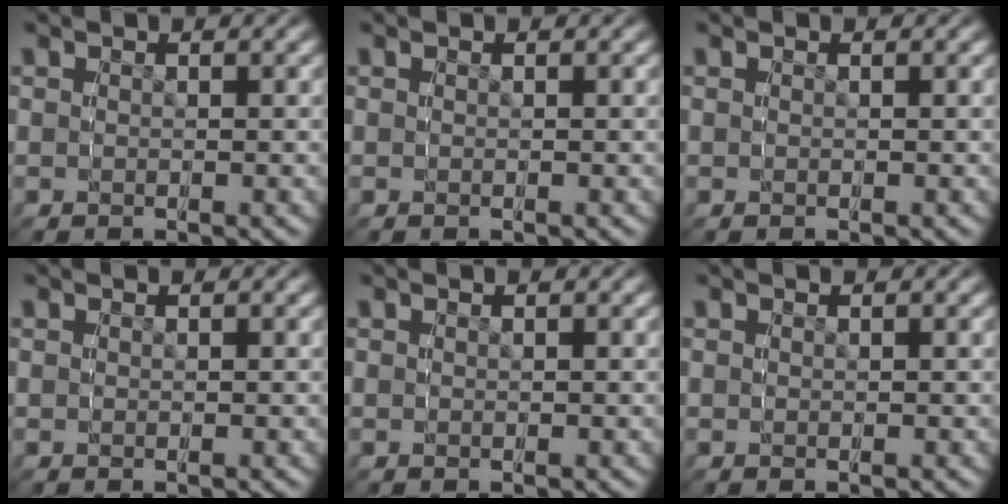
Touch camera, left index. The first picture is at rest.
{"total": 0.0}
{"total": 0.0}
{"total": 0.0}
{"total": 0.0}
{"total": 0.0}